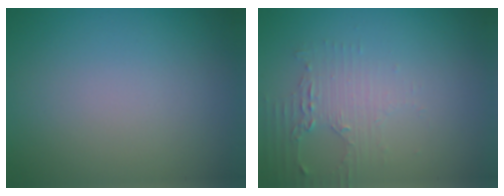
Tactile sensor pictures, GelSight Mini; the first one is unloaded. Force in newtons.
{"total": 2.2, "press": 2.1, "slide": 0.6}